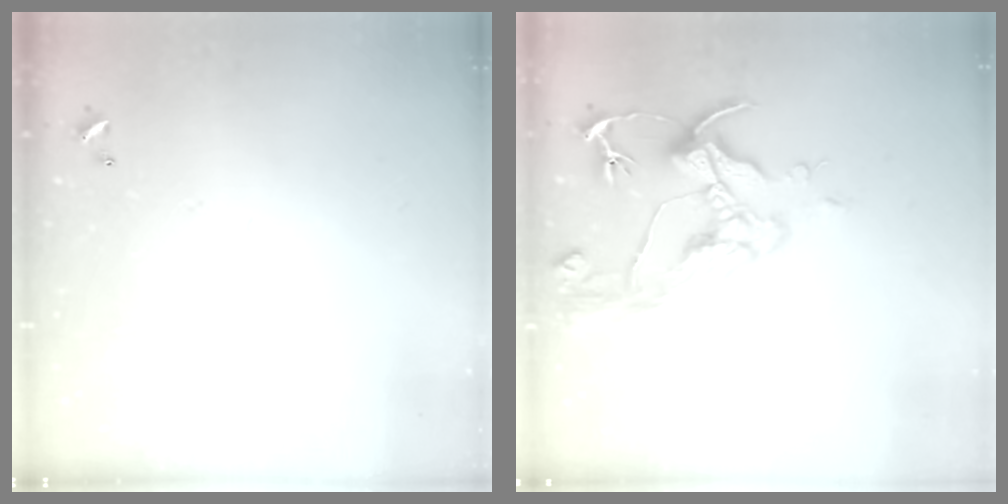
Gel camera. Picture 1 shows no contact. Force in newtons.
{"total": 9.6, "press": 9.5, "slide": 1.5}